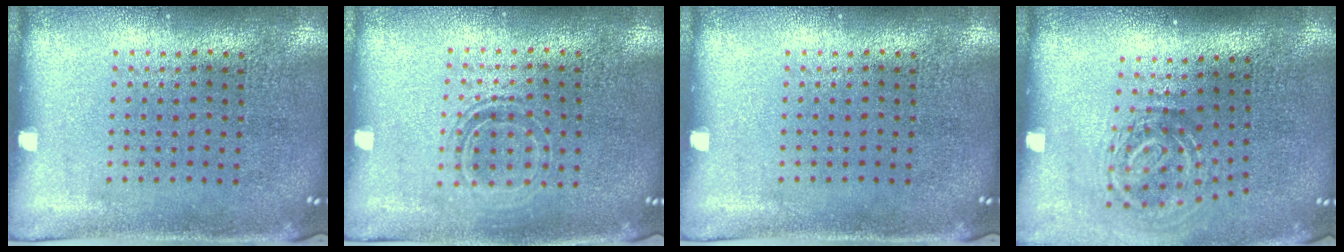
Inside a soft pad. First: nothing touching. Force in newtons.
{"total": 1.4, "press": 1.2, "slide": 0.8}
{"total": 0.0}
{"total": 1.9, "press": 1.2, "slide": 1.4}